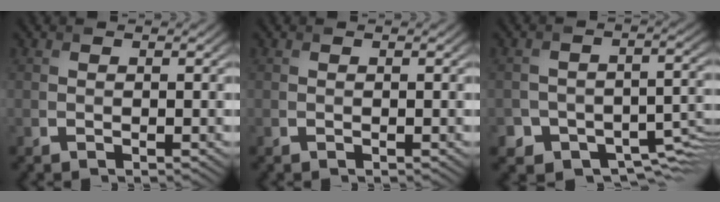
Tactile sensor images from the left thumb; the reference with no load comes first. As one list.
[{"total": 0.0}, {"total": 7.5, "force": [-4.3, 4.9, 3.6], "torque": [-0.053, -0.020, -0.063]}]